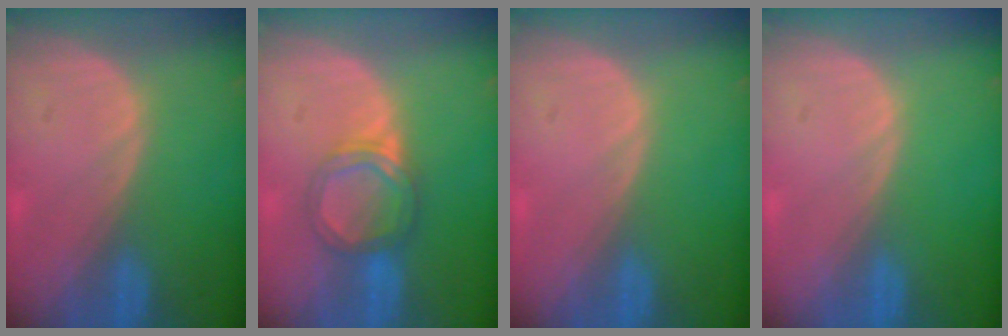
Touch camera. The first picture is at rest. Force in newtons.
{"total": 5.3, "press": 4.8, "slide": 2.2}
{"total": 0.0}
{"total": 0.0}